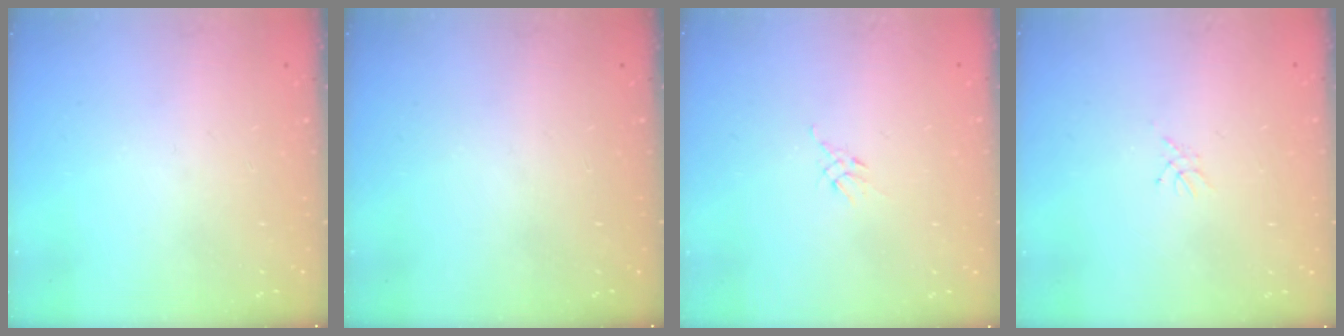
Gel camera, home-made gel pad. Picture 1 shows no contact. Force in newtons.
{"total": 0.0}
{"total": 2.6, "press": 2.5, "slide": 0.7}
{"total": 2.3, "press": 2.2, "slide": 0.3}